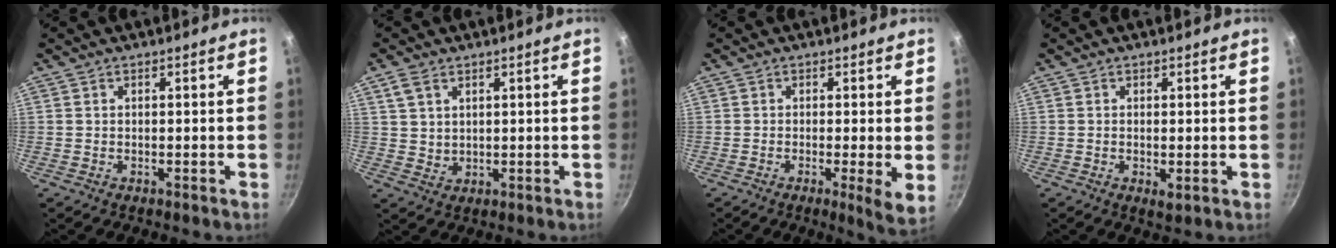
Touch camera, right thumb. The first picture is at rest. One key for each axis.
{"total": 4.3, "fx": 2.4, "fy": 2.7, "fz": 2.3, "tx": -0.038, "ty": -0.009, "tz": 0.051}
{"total": 5.2, "fx": -0.5, "fy": 0.6, "fz": 5.1, "tx": -0.071, "ty": -0.016, "tz": -0.007}
{"total": 1.6, "fx": 0.1, "fy": 0.8, "fz": 1.4, "tx": -0.023, "ty": -0.007, "tz": 0.002}